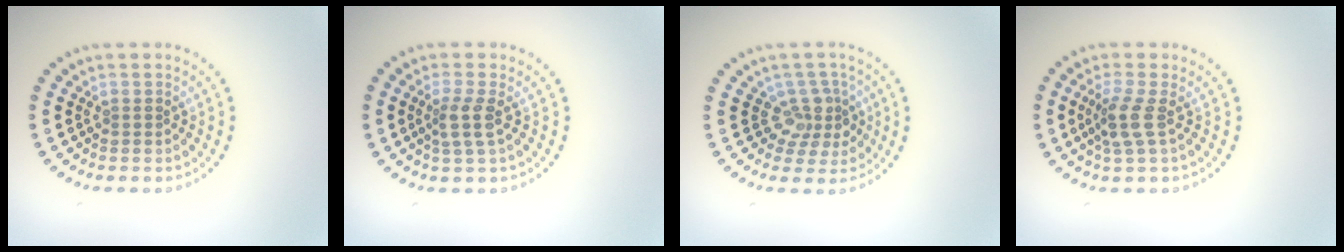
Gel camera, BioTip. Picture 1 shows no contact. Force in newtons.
{"total": 2.3, "press": 1.9, "slide": 1.4}
{"total": 2.9, "press": 2.2, "slide": 1.8}
{"total": 2.5, "press": 1.9, "slide": 1.7}